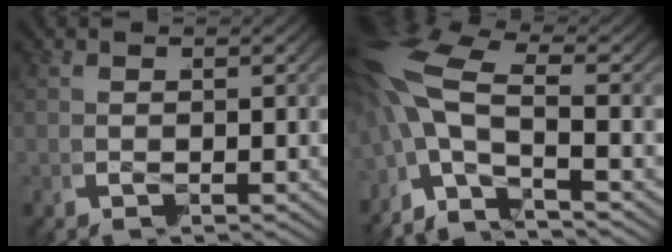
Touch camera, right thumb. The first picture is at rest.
{"total": 8.2, "force": [-2.5, 5.5, 5.5], "torque": [-0.137, -0.026, -0.040]}